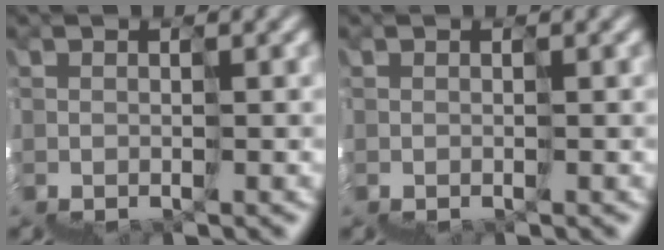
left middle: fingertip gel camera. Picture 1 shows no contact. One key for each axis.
{"total": 0.0}